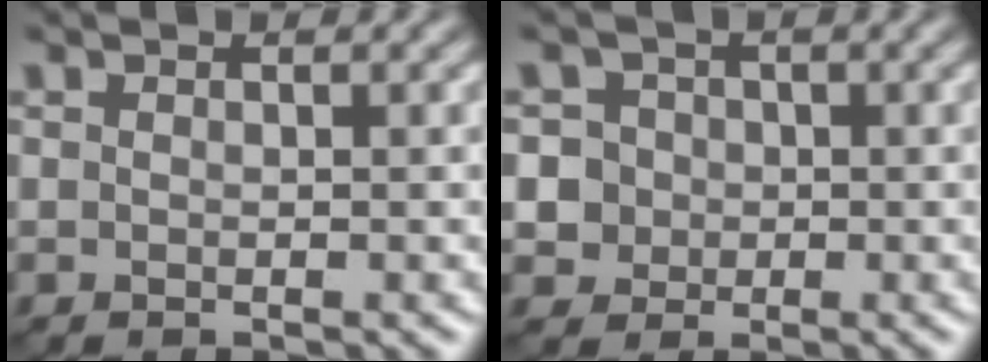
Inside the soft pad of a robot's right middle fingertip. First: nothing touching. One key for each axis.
{"total": 4.7, "fx": 0.4, "fy": 4.5, "fz": 1.4, "tx": -0.018, "ty": 0.030, "tz": -0.007}